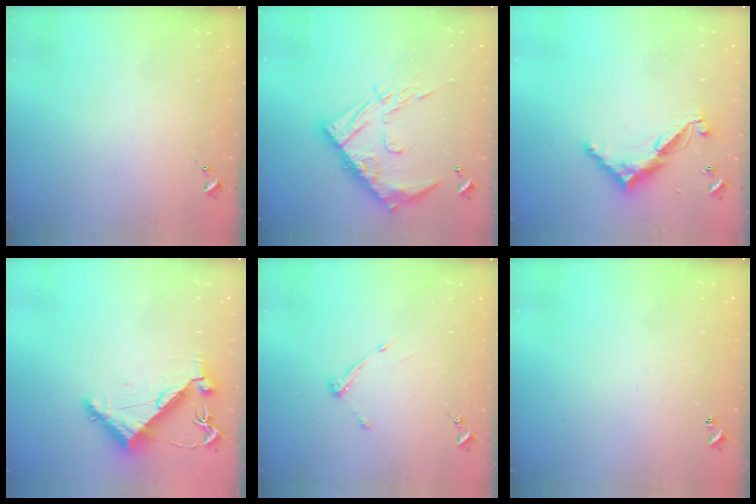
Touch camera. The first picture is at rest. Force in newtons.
{"total": 19.1, "press": 19.0, "slide": 1.8}
{"total": 11.6, "press": 11.6, "slide": 0.4}
{"total": 7.1, "press": 7.1, "slide": 1.1}
{"total": 6.2, "press": 6.2, "slide": 0.5}
{"total": 0.9, "press": 0.9, "slide": 0.2}